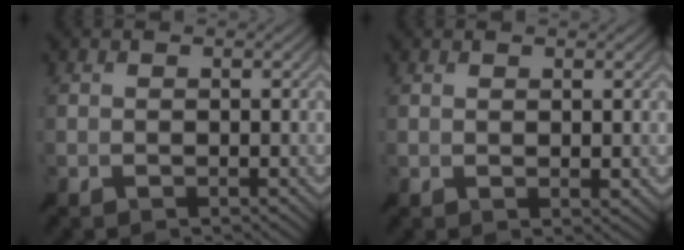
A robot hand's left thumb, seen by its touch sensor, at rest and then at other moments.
{"total": 1.9, "force": [1.8, -0.7, 0.2], "torque": [-0.004, 0.011, 0.027]}